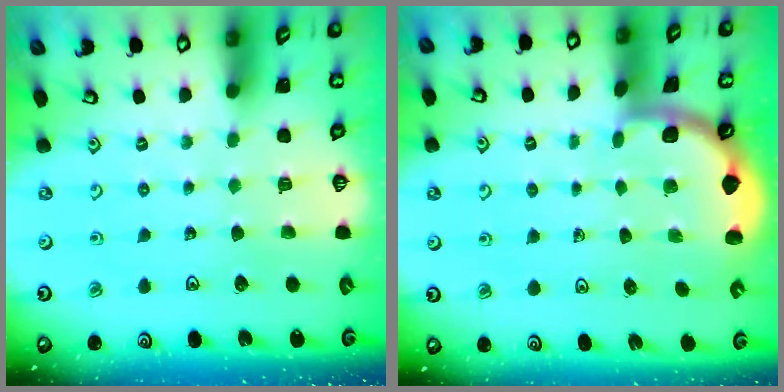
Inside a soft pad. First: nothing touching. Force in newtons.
{"total": 1.7, "press": 1.7, "slide": 0.1}